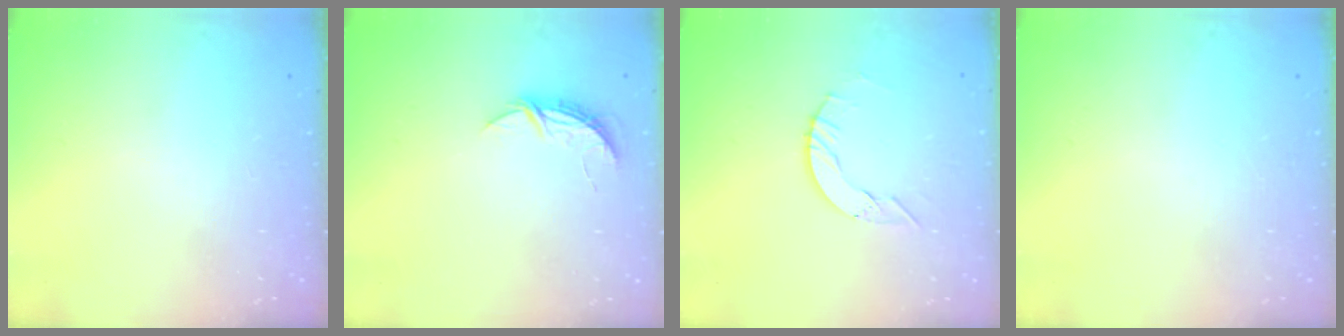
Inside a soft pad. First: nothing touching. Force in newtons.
{"total": 5.0, "press": 5.0, "slide": 0.4}
{"total": 5.5, "press": 5.5, "slide": 0.2}
{"total": 0.0}